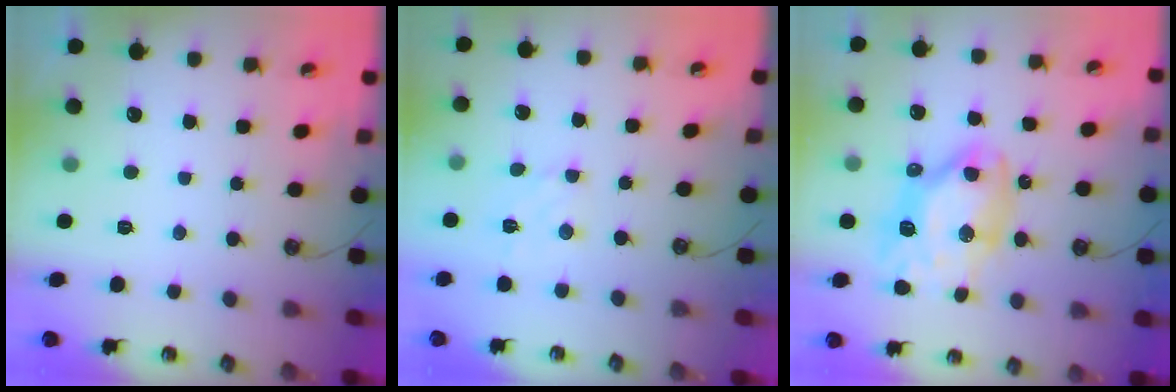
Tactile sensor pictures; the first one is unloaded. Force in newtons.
{"total": 5.6, "press": 5.5, "slide": 0.6}
{"total": 14.9, "press": 14.8, "slide": 1.7}